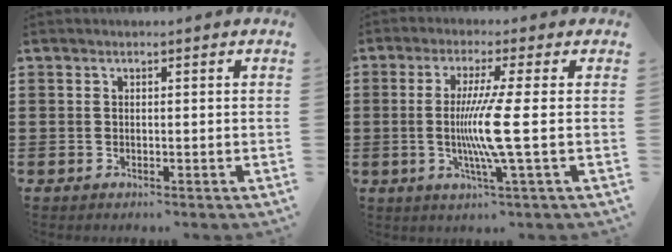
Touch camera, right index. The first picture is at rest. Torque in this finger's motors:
{"motor_torque": [0.32, 0.15, 0.68, 0.08]}